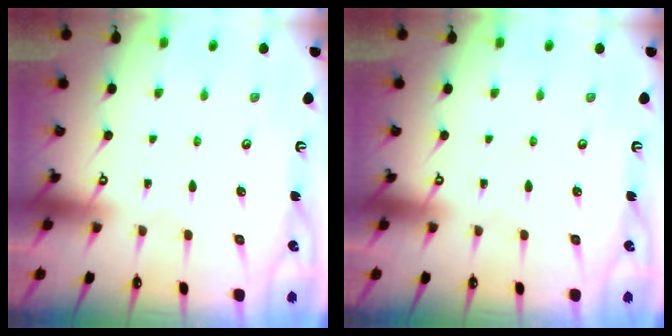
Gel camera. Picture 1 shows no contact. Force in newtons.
{"total": 0.0}